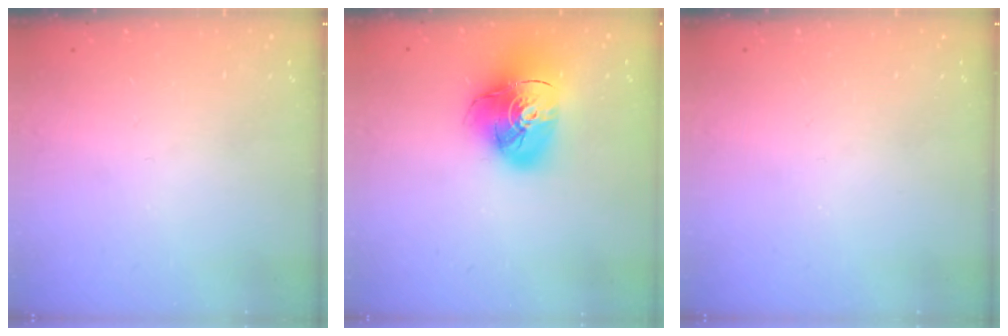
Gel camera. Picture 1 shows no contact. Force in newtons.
{"total": 17.8, "press": 17.7, "slide": 1.9}
{"total": 0.0}